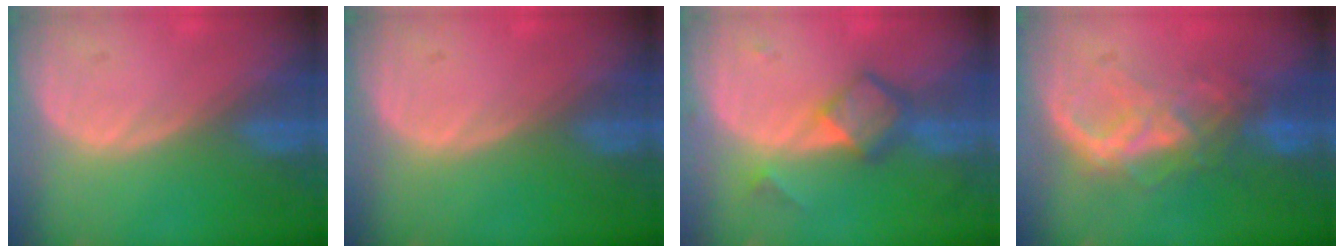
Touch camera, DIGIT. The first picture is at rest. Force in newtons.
{"total": 0.0}
{"total": 6.0, "press": 5.1, "slide": 3.1}
{"total": 6.8, "press": 6.8, "slide": 0.7}